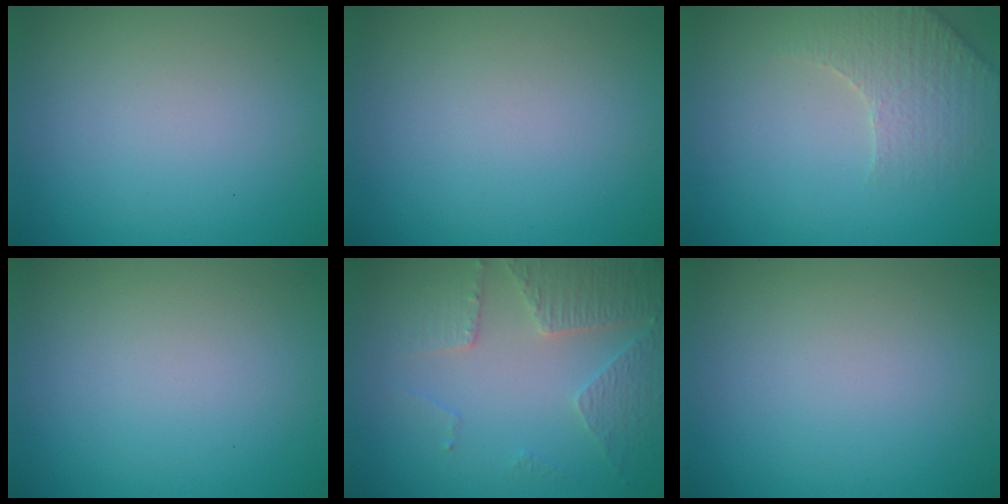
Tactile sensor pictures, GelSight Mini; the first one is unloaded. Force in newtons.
{"total": 0.0}
{"total": 3.7, "press": 3.6, "slide": 1.0}
{"total": 0.0}
{"total": 4.5, "press": 3.3, "slide": 3.1}
{"total": 0.0}